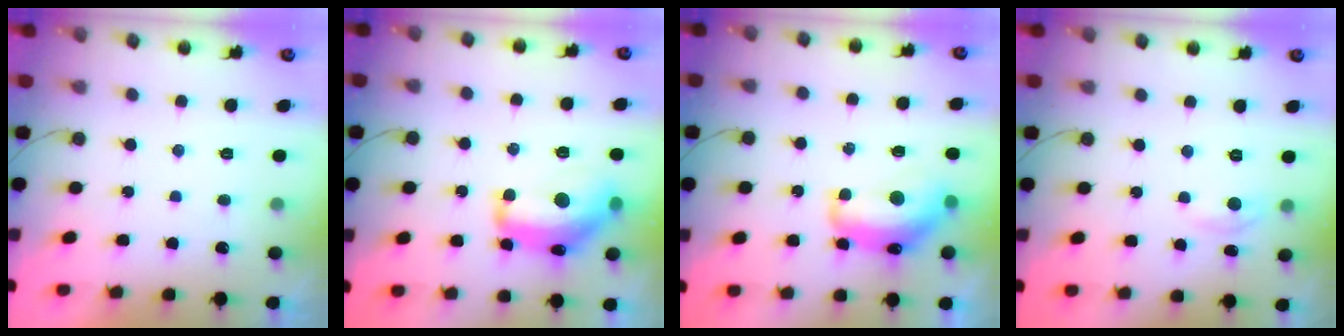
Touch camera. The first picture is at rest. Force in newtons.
{"total": 15.7, "press": 15.6, "slide": 0.8}
{"total": 13.3, "press": 13.3, "slide": 1.1}
{"total": 3.6, "press": 3.6, "slide": 0.4}